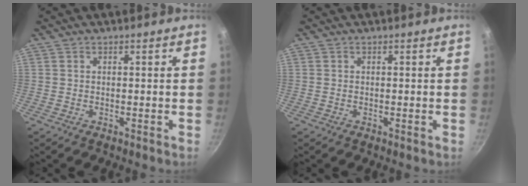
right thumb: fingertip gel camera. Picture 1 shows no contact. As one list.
[{"total": 0.0}]